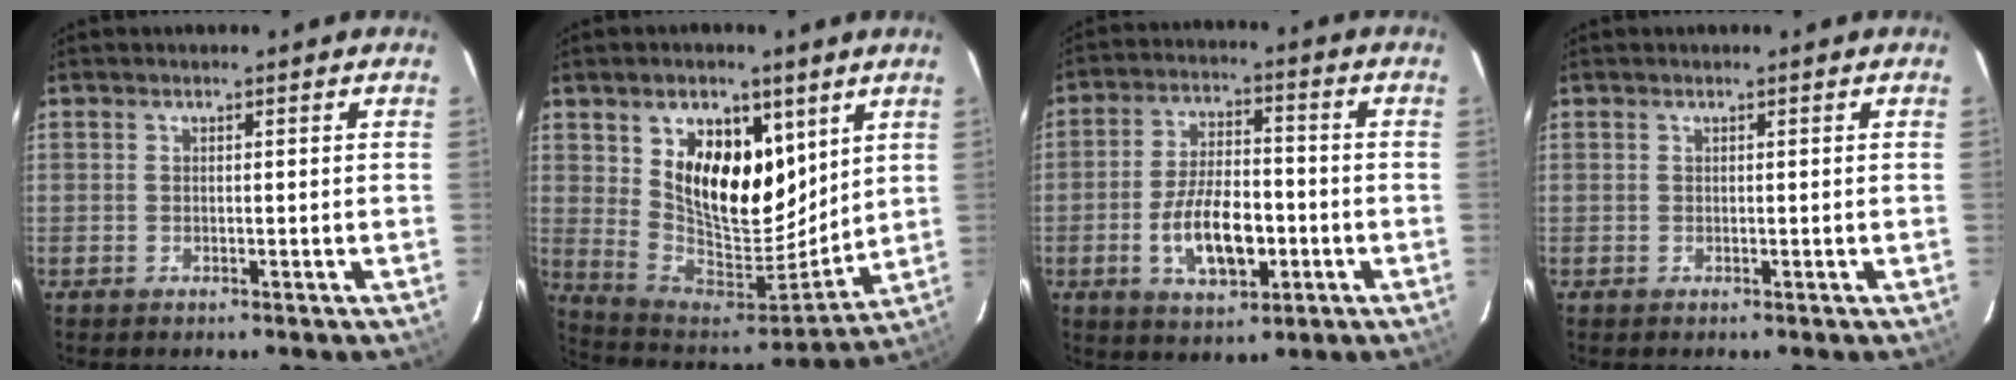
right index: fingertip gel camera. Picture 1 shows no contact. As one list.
[{"total": 17.3, "force": [7.3, 10.5, 11.6], "torque": [-0.215, -0.008, 0.140]}, {"total": 11.6, "force": [-3.5, 5.5, 9.6], "torque": [-0.187, 0.002, -0.052]}, {"total": 0.0}]